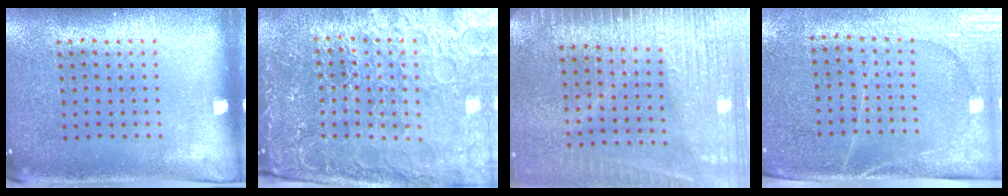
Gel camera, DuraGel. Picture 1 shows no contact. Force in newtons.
{"total": 5.2, "press": 4.8, "slide": 1.9}
{"total": 3.6, "press": 3.1, "slide": 1.9}
{"total": 3.0, "press": 2.8, "slide": 1.2}